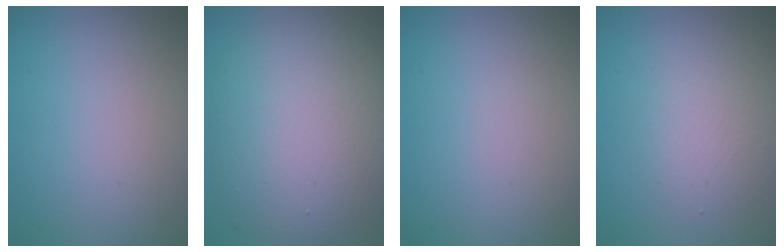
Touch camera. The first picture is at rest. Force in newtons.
{"total": 10.7, "press": 10.6, "slide": 1.3}
{"total": 0.0}
{"total": 2.6, "press": 2.6, "slide": 0.1}